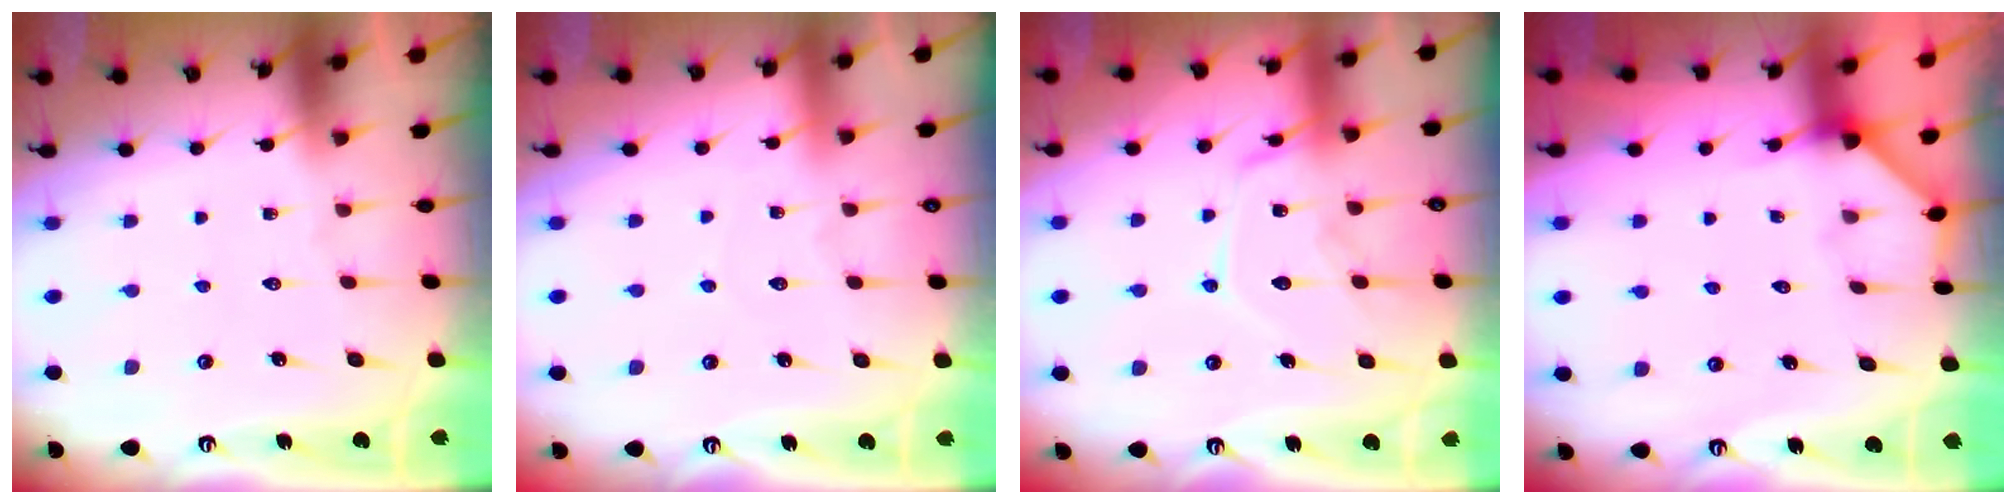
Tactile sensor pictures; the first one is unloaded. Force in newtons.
{"total": 3.6, "press": 3.5, "slide": 0.5}
{"total": 13.8, "press": 13.8, "slide": 1.3}
{"total": 2.5, "press": 2.5, "slide": 0.4}